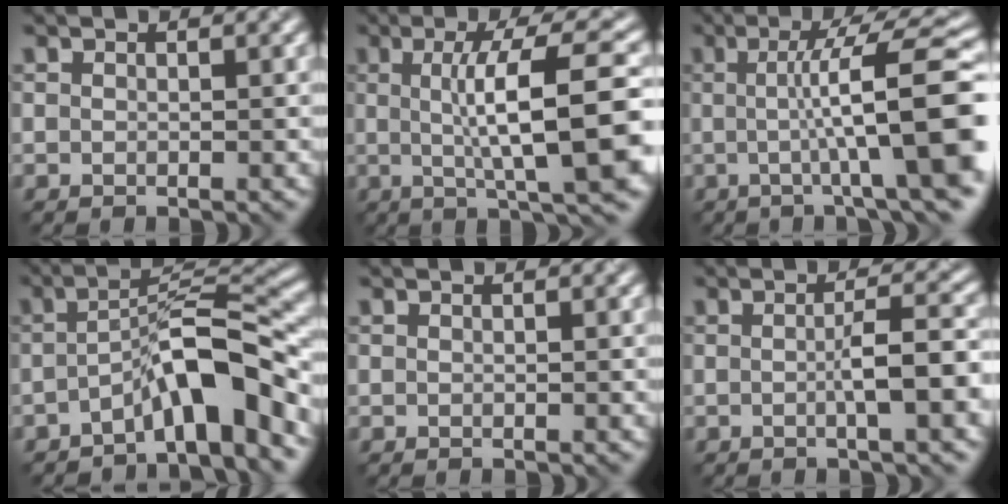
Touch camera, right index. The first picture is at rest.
{"total": 10.4, "force": [0.4, 2.1, 10.1], "torque": [-0.132, 0.008, 0.008]}
{"total": 11.6, "force": [0.0, 2.4, 11.3], "torque": [-0.132, 0.010, -0.004]}
{"total": 6.9, "force": [-3.5, 1.4, 5.7], "torque": [-0.091, 0.018, -0.064]}
{"total": 0.0}
{"total": 4.3, "force": [-0.5, 0.7, 4.2], "torque": [-0.063, 0.004, -0.012]}